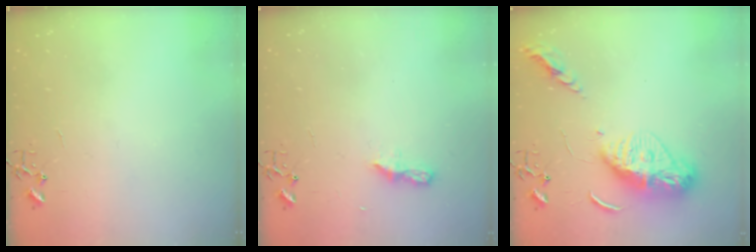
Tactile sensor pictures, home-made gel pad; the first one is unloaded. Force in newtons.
{"total": 5.9, "press": 5.8, "slide": 0.7}
{"total": 13.5, "press": 13.5, "slide": 1.2}